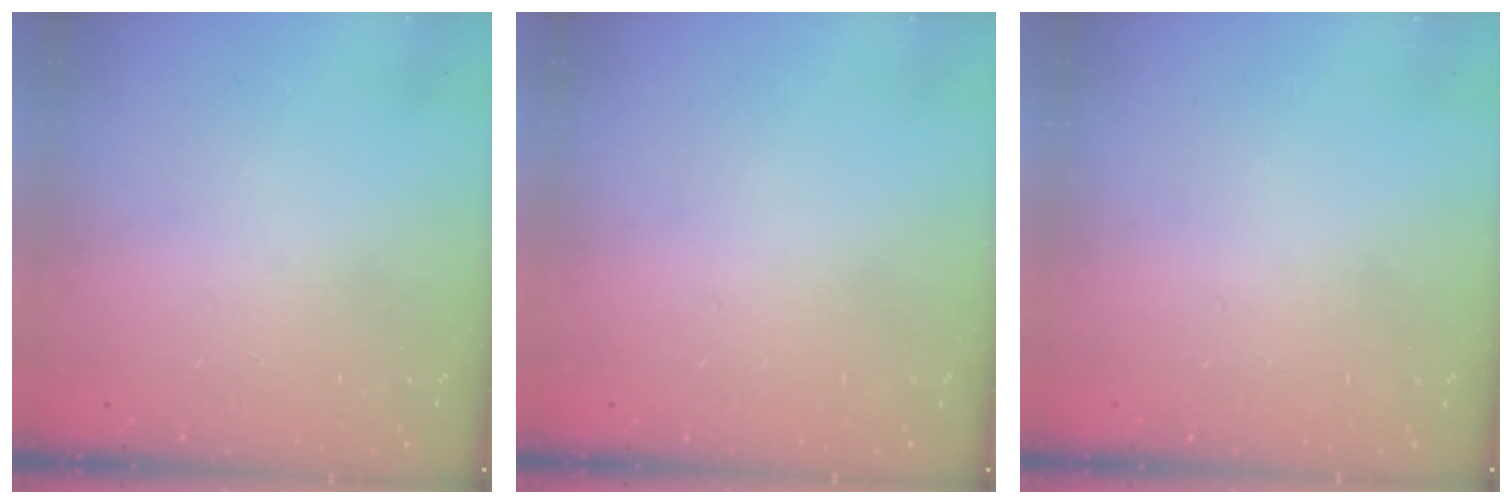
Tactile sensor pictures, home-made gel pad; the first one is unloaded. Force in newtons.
{"total": 0.0}
{"total": 0.0}